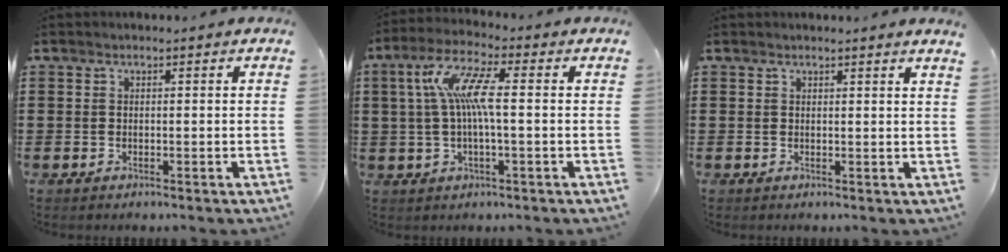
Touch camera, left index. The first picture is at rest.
{"total": 8.7, "force": [1.0, 2.0, 8.4], "torque": [-0.181, 0.003, 0.008]}
{"total": 1.1, "force": [1.1, -0.3, 0.2], "torque": [-0.004, -0.004, 0.020]}